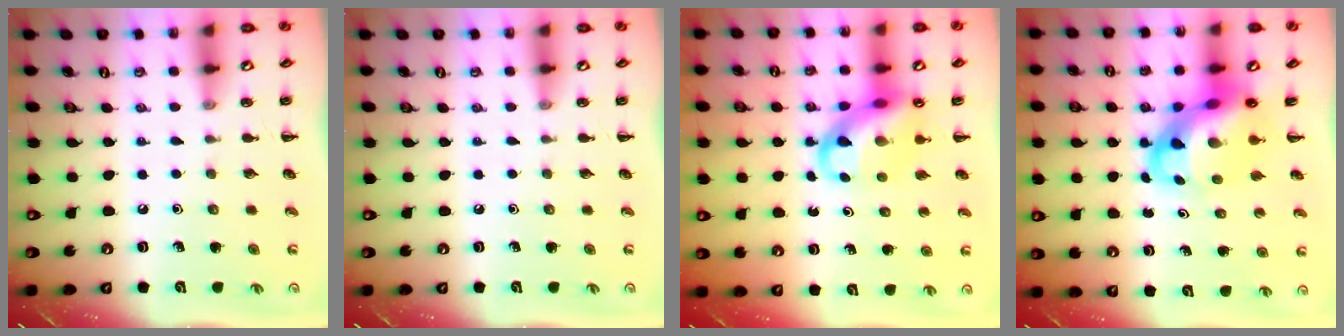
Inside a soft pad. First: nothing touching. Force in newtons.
{"total": 0.0}
{"total": 12.0, "press": 11.6, "slide": 3.0}
{"total": 8.6, "press": 8.2, "slide": 2.4}